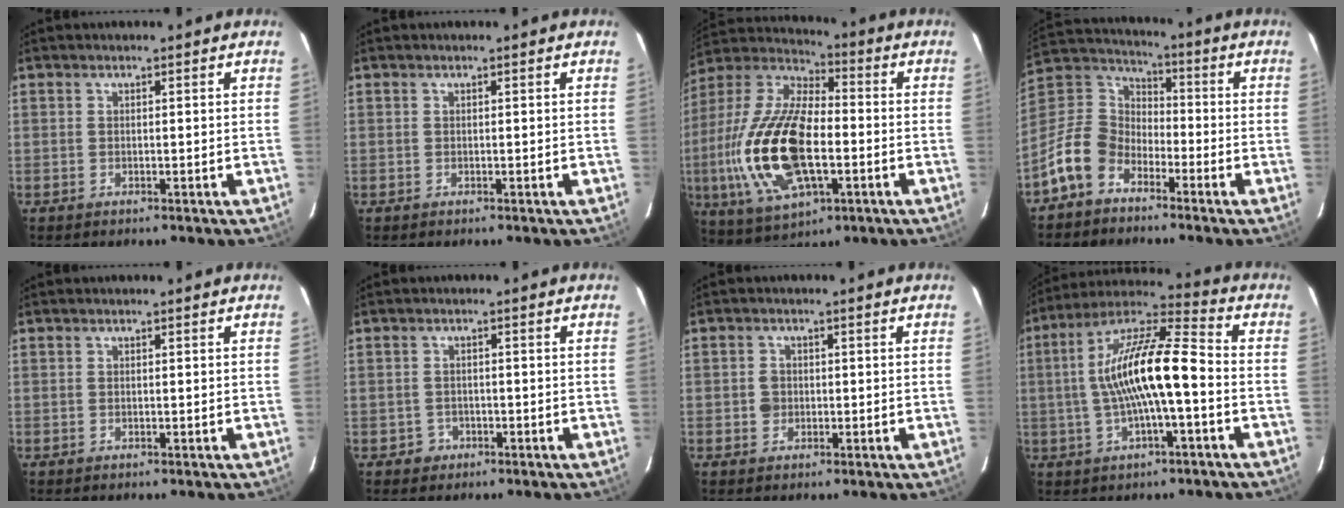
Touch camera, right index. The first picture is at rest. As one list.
[{"total": 0.0}, {"total": 22.5, "force": [-4.1, 10.2, 19.6], "torque": [-0.422, -0.008, -0.072]}, {"total": 11.0, "force": [-6.7, 7.3, 4.6], "torque": [-0.108, 0.030, -0.141]}, {"total": 0.0}, {"total": 2.5, "force": [-1.1, 2.3, 0.1], "torque": [-0.006, 0.008, -0.015]}, {"total": 2.2, "force": [-0.2, 2.1, 0.6], "torque": [-0.009, 0.005, -0.005]}, {"total": 15.3, "force": [-1.7, 3.2, 14.9], "torque": [-0.274, 0.019, -0.034]}]